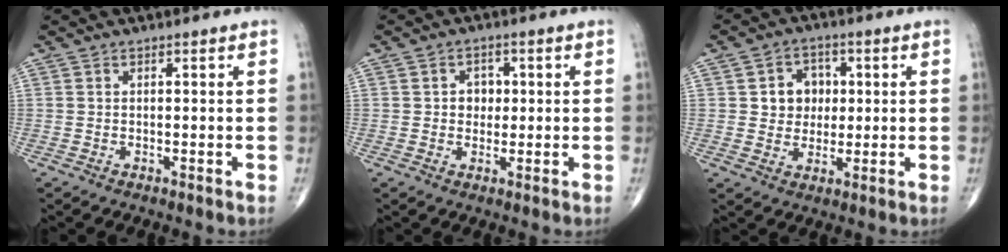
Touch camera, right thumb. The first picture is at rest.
{"total": 3.6, "force": [0.4, 3.0, 1.9], "torque": [-0.004, 0.004, 0.002]}
{"total": 7.0, "force": [1.1, 6.1, 3.3], "torque": [-0.011, 0.002, 0.015]}